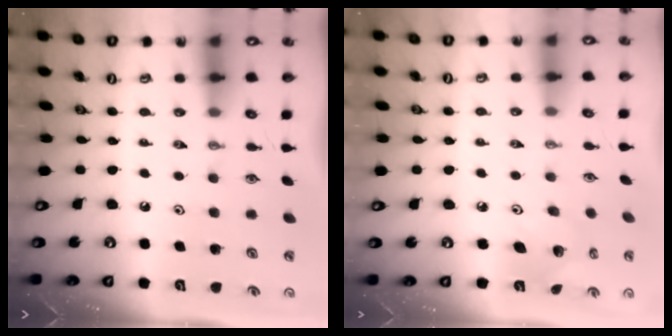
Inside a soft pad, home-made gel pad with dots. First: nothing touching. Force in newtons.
{"total": 7.8, "press": 7.8, "slide": 0.3}